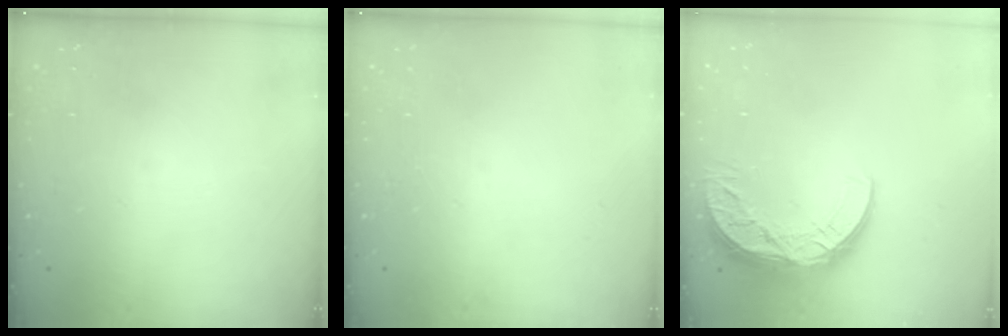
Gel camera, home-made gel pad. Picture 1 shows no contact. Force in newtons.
{"total": 0.0}
{"total": 11.3, "press": 11.2, "slide": 0.9}